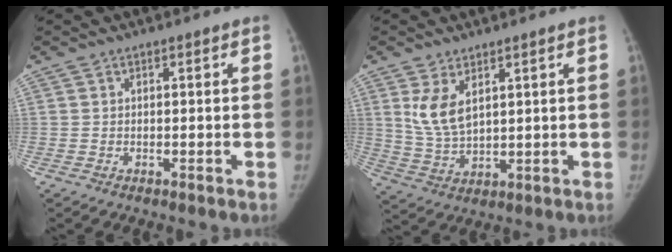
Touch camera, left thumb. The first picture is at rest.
{"total": 7.0, "force": [3.1, 3.5, 5.2], "torque": [-0.089, -0.016, 0.073]}